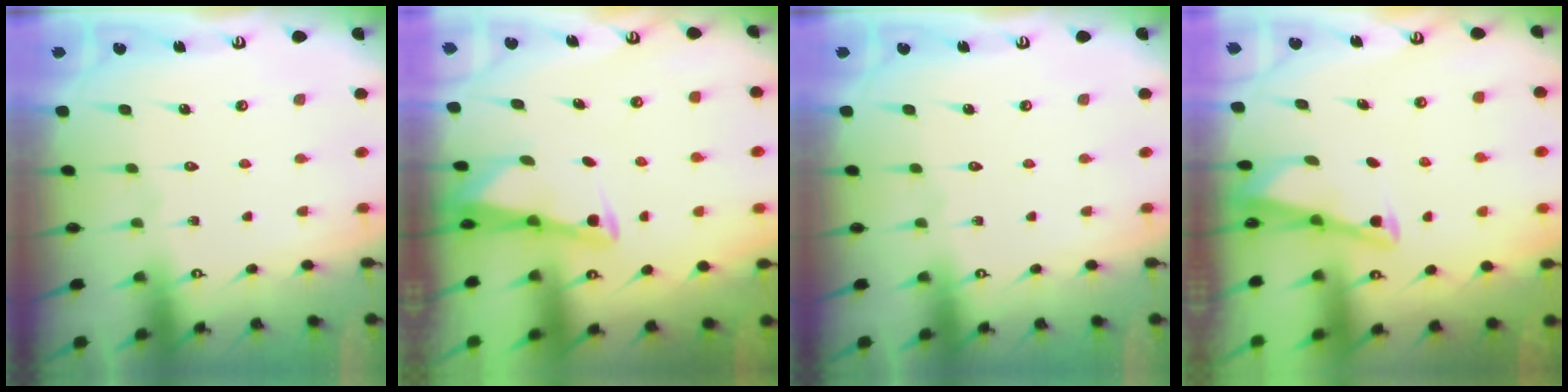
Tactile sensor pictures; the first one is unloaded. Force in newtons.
{"total": 2.8, "press": 2.8, "slide": 0.2}
{"total": 0.0}
{"total": 2.9, "press": 2.8, "slide": 0.4}